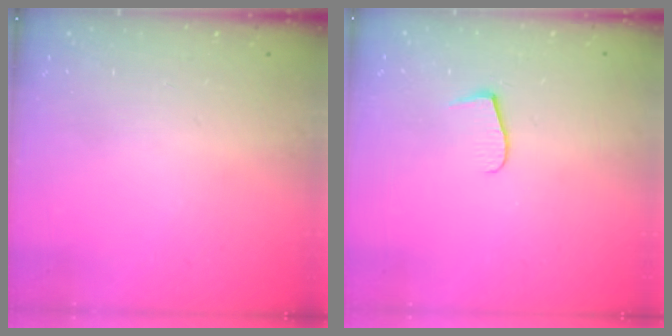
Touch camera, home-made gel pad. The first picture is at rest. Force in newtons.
{"total": 6.2, "press": 6.2, "slide": 0.4}